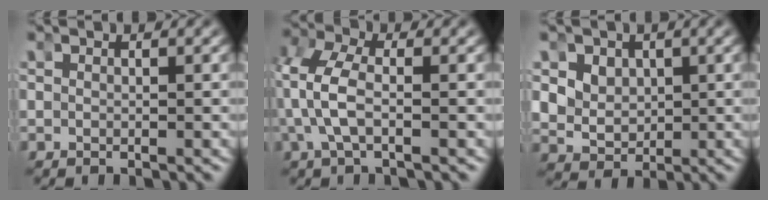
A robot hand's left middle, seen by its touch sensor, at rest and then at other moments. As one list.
[{"total": 4.9, "force": [0.6, 2.8, 3.9], "torque": [-0.106, 0.004, 0.006]}, {"total": 5.3, "force": [0.7, 4.9, 1.9], "torque": [-0.064, -0.025, 0.024]}]